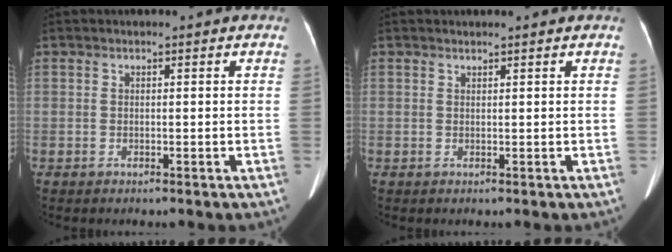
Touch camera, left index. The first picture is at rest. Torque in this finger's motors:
{"motor_torque": [-0.05, -0.04, 0.01, -0.01]}